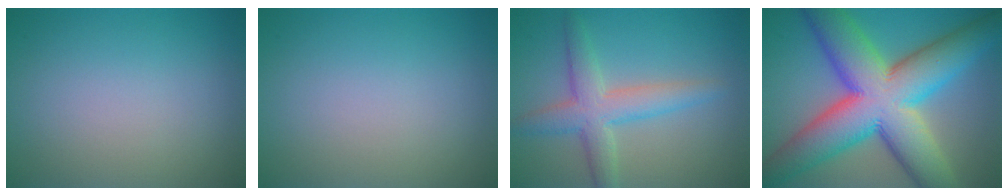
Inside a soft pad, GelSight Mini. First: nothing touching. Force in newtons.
{"total": 0.0}
{"total": 4.5, "press": 4.5, "slide": 0.2}
{"total": 15.7, "press": 15.6, "slide": 0.6}